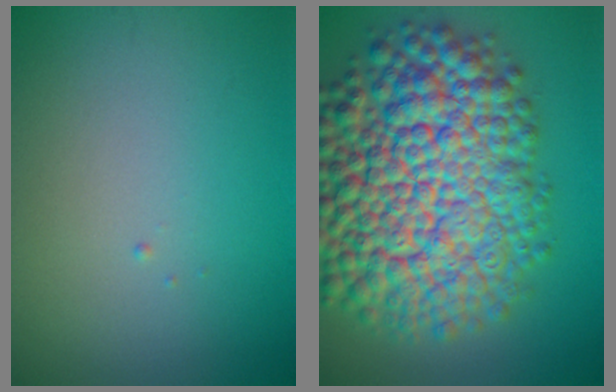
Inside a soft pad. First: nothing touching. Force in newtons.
{"total": 15.3, "press": 15.2, "slide": 0.5}